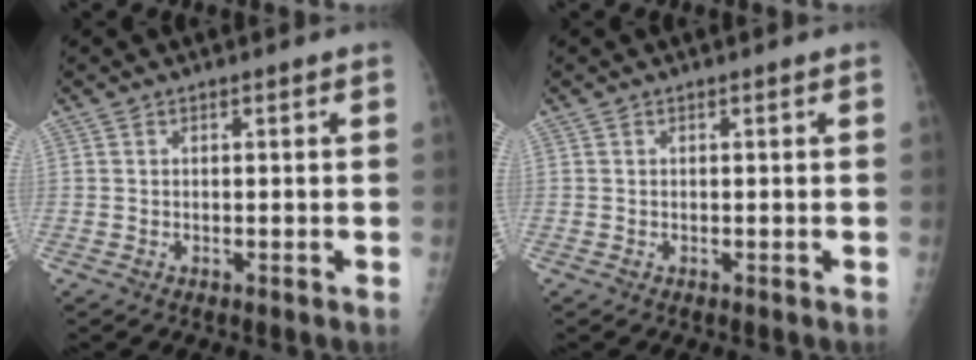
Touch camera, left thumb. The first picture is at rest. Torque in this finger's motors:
{"motor_torque": [0.01, 0.01, 0.01, -0.01, 0.00]}